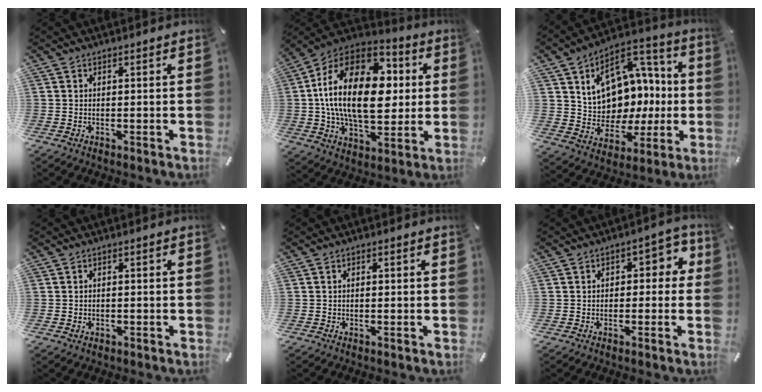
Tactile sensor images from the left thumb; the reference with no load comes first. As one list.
[{"total": 26.1, "force": [2.6, 15.5, 20.8], "torque": [-0.387, 0.006, 0.041]}, {"total": 13.8, "force": [3.7, 11.5, 6.7], "torque": [-0.099, -0.028, 0.076]}, {"total": 1.0, "force": [-0.3, 0.7, 0.6], "torque": [-0.012, 0.003, -0.006]}, {"total": 0.7, "force": [-0.2, 0.2, 0.7], "torque": [-0.012, 0.000, -0.003]}, {"total": 5.2, "force": [0.5, 3.4, 3.9], "torque": [-0.047, 0.004, -0.003]}]